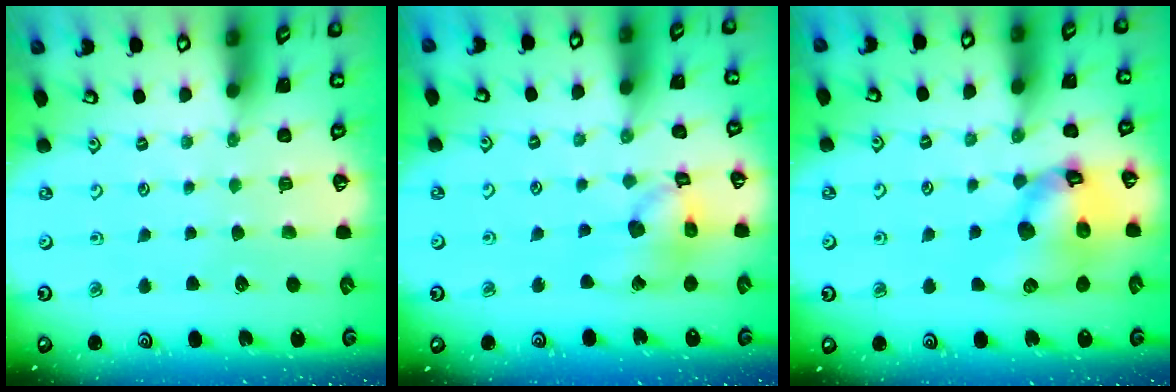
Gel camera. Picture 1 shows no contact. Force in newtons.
{"total": 13.4, "press": 13.3, "slide": 1.9}
{"total": 15.8, "press": 15.7, "slide": 1.7}